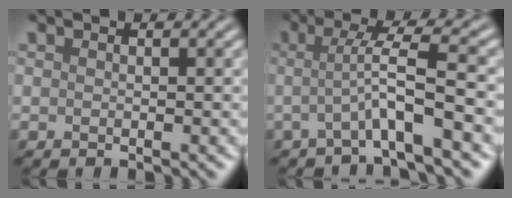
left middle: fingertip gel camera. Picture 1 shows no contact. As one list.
[{"total": 4.4, "force": [-0.9, 0.4, 4.2], "torque": [-0.070, 0.009, -0.029]}]